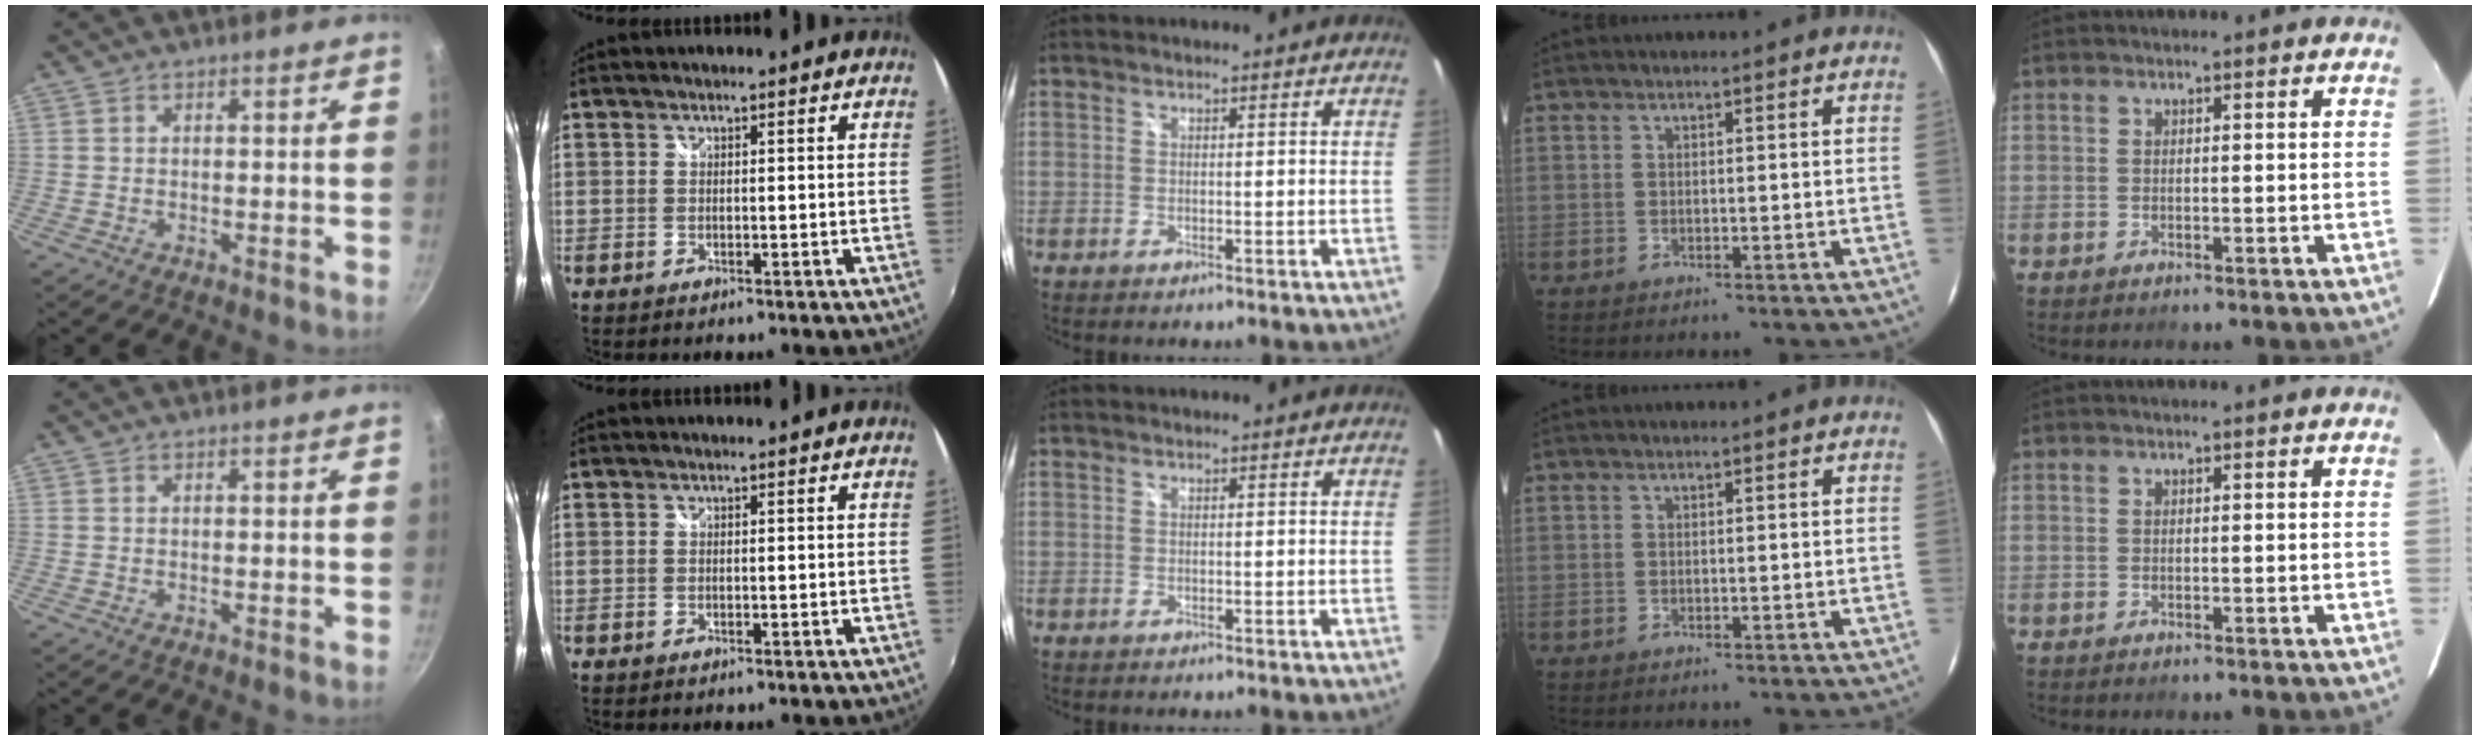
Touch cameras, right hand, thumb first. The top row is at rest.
{}